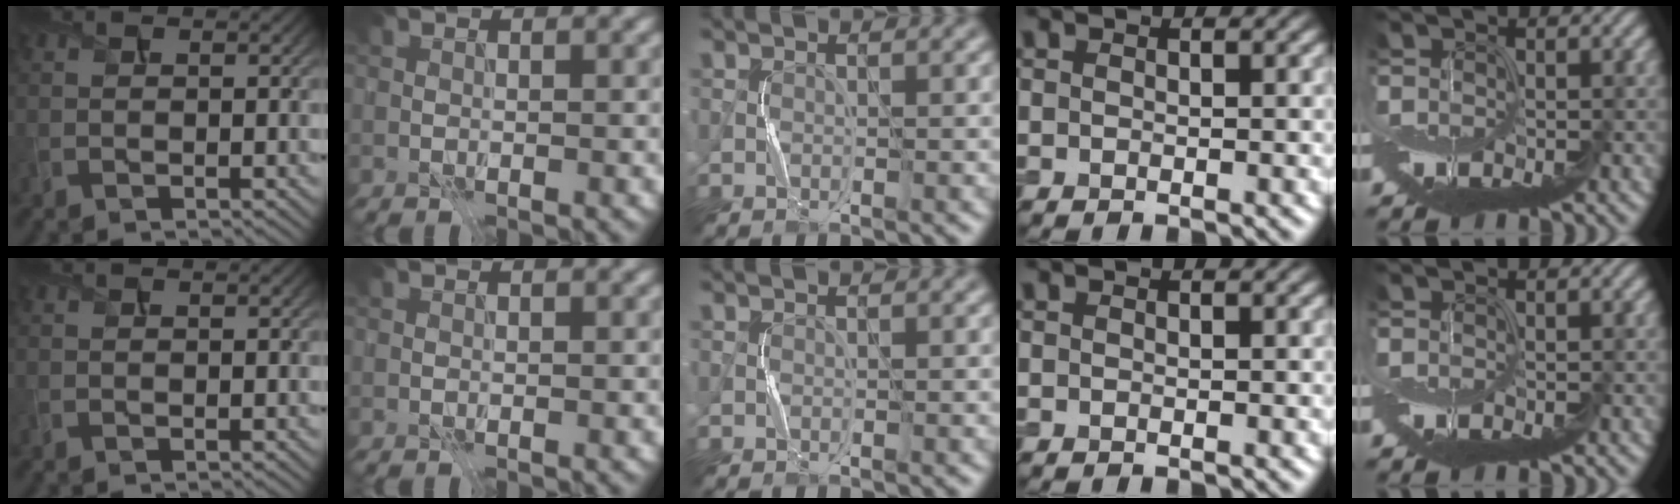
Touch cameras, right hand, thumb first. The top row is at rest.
{}